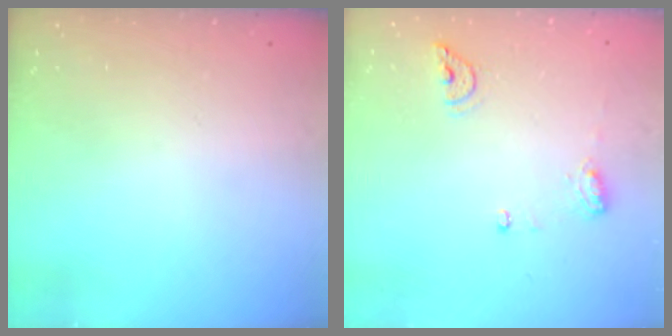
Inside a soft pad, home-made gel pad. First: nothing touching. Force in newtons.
{"total": 7.9, "press": 7.8, "slide": 1.1}